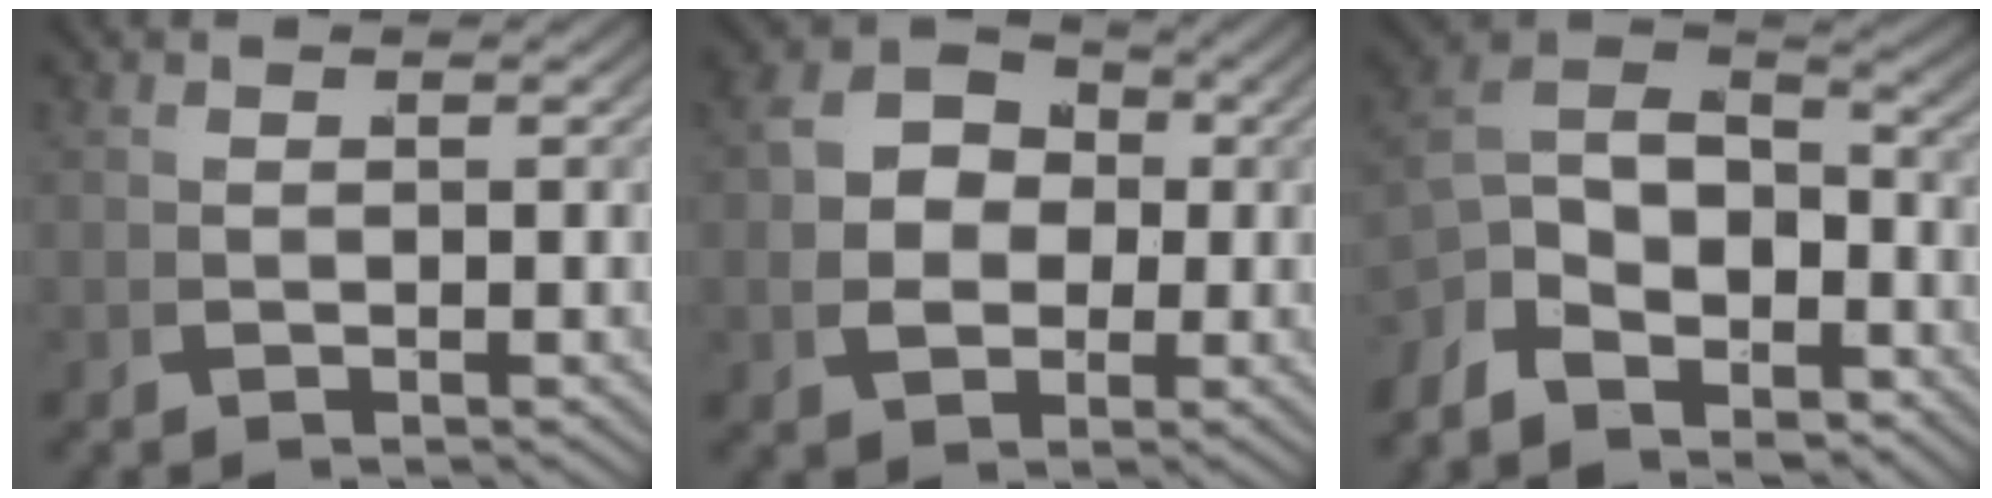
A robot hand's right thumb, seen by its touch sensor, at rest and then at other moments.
{"total": 8.2, "force": [1.1, 6.5, 4.9], "torque": [-0.098, -0.005, 0.019]}
{"total": 7.8, "force": [-0.1, 5.3, 5.7], "torque": [-0.117, -0.003, -0.007]}